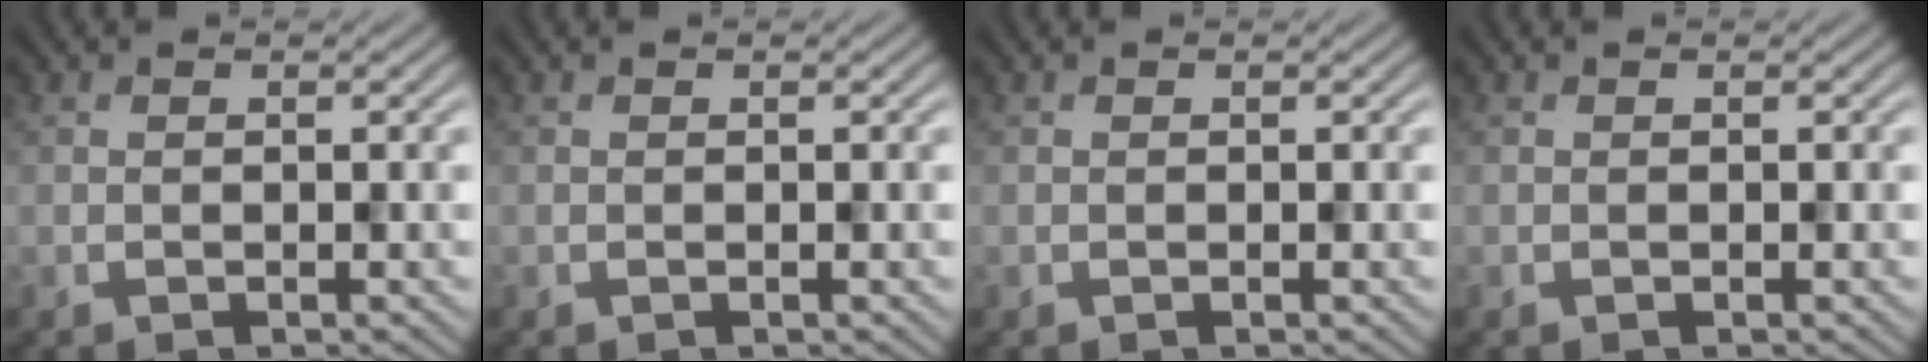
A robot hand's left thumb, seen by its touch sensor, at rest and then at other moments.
{"total": 0.0}
{"total": 0.0}
{"total": 0.0}